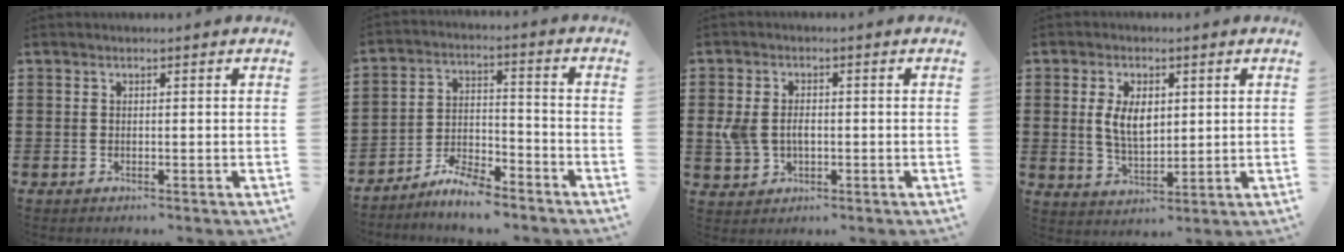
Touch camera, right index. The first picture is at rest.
{"total": 5.9, "force": [-5.5, 1.0, 1.8], "torque": [-0.038, 0.008, -0.107]}
{"total": 4.0, "force": [-0.2, 2.9, 2.7], "torque": [-0.077, 0.002, -0.012]}
{"total": 5.9, "force": [1.0, 3.4, 4.8], "torque": [-0.093, 0.008, 0.015]}